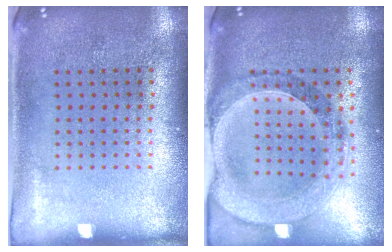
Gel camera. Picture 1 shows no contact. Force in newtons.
{"total": 1.4, "press": 1.3, "slide": 0.4}